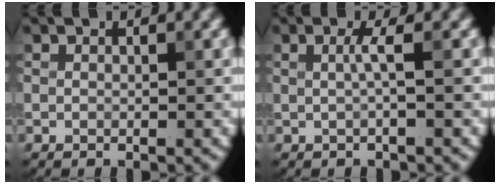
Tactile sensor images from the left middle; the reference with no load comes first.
{"total": 1.1, "force": [0.0, -0.3, 1.0], "torque": [-0.025, 0.006, 0.002]}